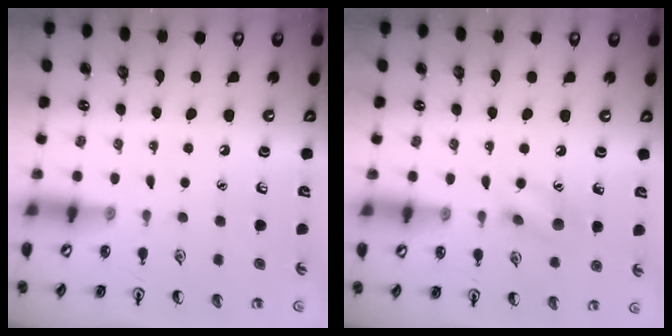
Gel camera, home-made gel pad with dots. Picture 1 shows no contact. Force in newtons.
{"total": 8.3, "press": 8.2, "slide": 1.5}